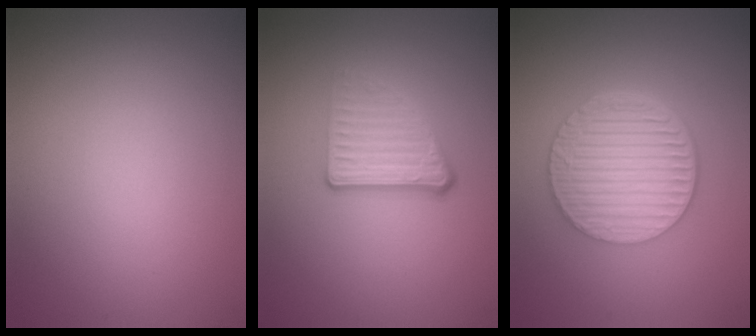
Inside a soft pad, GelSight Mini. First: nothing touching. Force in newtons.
{"total": 3.7, "press": 2.4, "slide": 2.8}
{"total": 6.5, "press": 4.8, "slide": 4.4}